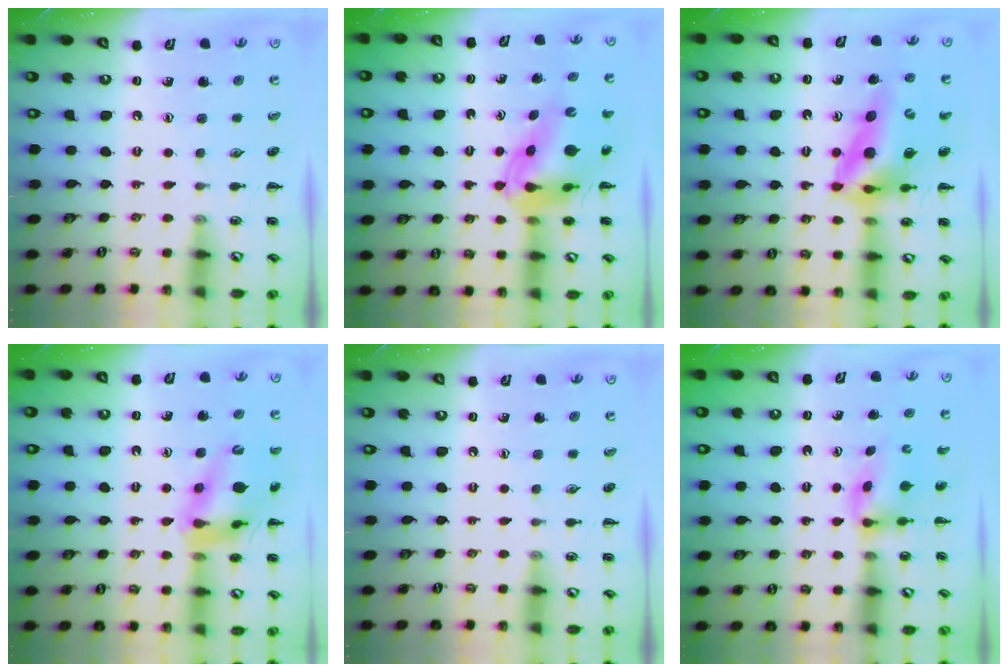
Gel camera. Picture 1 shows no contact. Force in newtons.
{"total": 10.2, "press": 9.8, "slide": 2.8}
{"total": 13.1, "press": 12.5, "slide": 3.9}
{"total": 15.3, "press": 15.1, "slide": 2.5}
{"total": 0.0}
{"total": 2.9, "press": 2.7, "slide": 1.0}